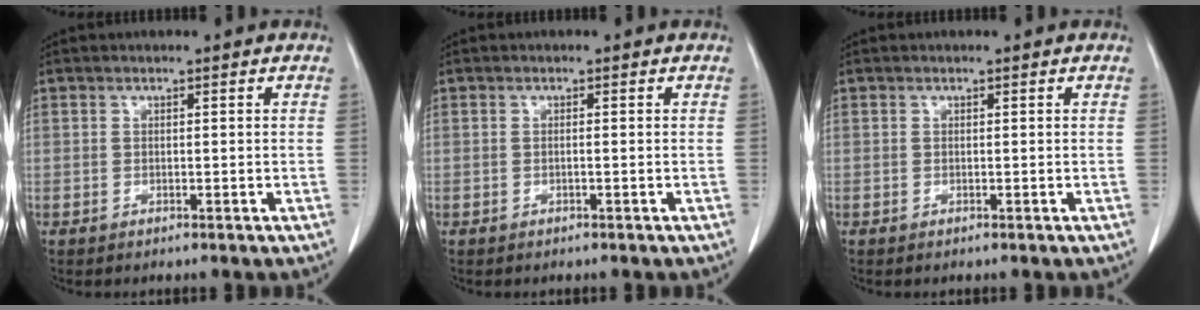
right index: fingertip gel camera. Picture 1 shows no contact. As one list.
[{"total": 0.0}, {"total": 0.0}]